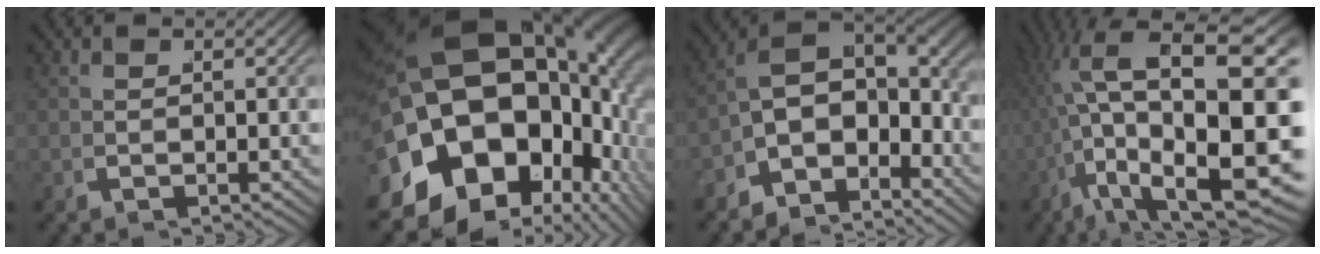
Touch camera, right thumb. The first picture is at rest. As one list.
[{"total": 27.0, "force": [0.2, 18.6, 19.5], "torque": [-0.344, -0.026, -0.004]}, {"total": 9.3, "force": [-0.9, 6.3, 6.7], "torque": [-0.126, -0.022, -0.011]}, {"total": 17.8, "force": [0.0, 9.9, 14.8], "torque": [-0.256, -0.077, 0.038]}]